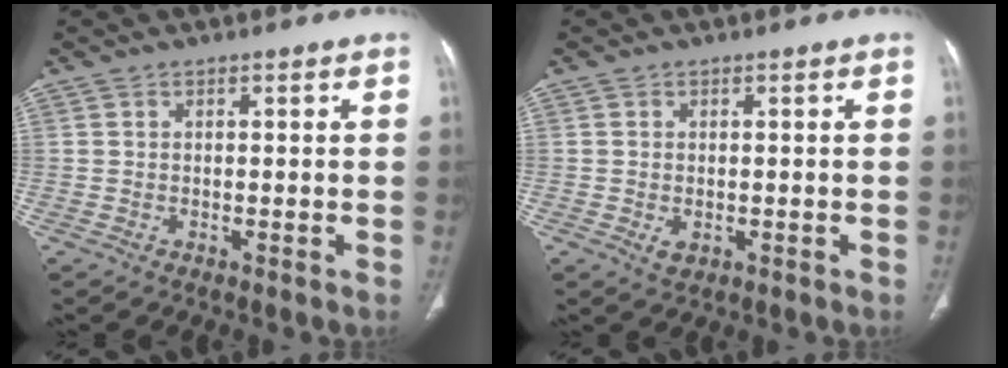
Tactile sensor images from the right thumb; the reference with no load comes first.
{"total": 1.9, "force": [-0.4, 1.3, 1.3], "torque": [-0.023, -0.003, -0.002]}